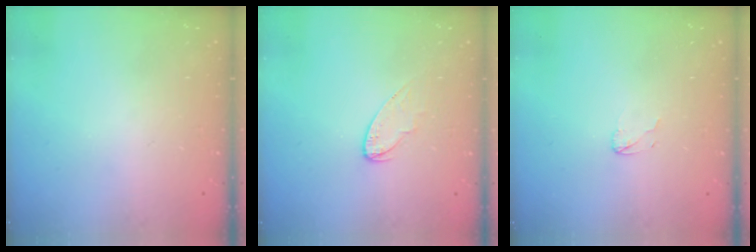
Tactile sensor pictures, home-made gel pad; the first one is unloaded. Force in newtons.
{"total": 4.6, "press": 4.6, "slide": 0.3}
{"total": 2.4, "press": 2.4, "slide": 0.2}